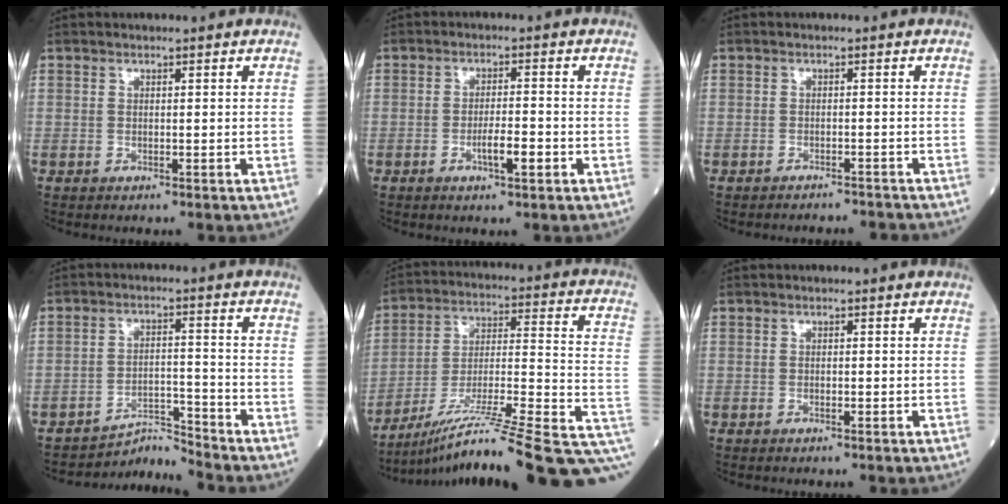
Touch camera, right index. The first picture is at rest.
{"total": 3.9, "force": [-1.5, 0.7, 3.5], "torque": [-0.060, 0.001, -0.026]}
{"total": 4.1, "force": [-4.1, 0.7, -0.5], "torque": [0.012, 0.001, -0.051]}
{"total": 4.9, "force": [-4.6, -0.9, -1.6], "torque": [0.025, 0.012, -0.073]}
{"total": 23.2, "force": [-15.1, 1.4, 17.5], "torque": [-0.205, 0.014, -0.247]}
{"total": 0.6, "force": [-0.2, 0.2, 0.5], "torque": [-0.012, -0.001, -0.004]}